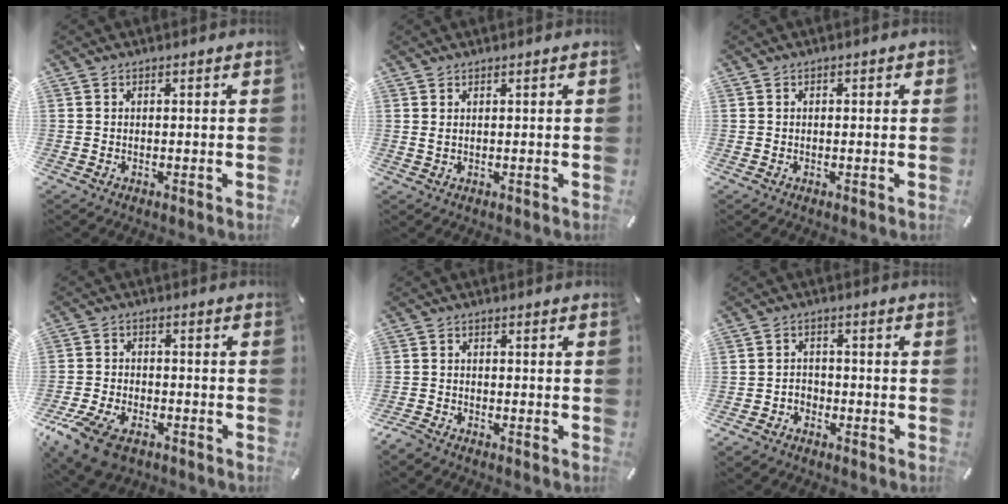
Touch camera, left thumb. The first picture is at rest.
{"total": 1.0, "force": [0.5, 0.2, 0.8], "torque": [-0.017, 0.000, 0.009]}
{"total": 0.8, "force": [-0.2, 0.6, 0.5], "torque": [-0.008, 0.003, -0.006]}
{"total": 10.3, "force": [-6.6, 5.6, 5.6], "torque": [-0.125, 0.027, -0.124]}
{"total": 2.5, "force": [-2.3, 0.7, 0.7], "torque": [-0.025, 0.007, -0.049]}
{"total": 3.6, "force": [-2.4, 2.5, 0.7], "torque": [-0.011, 0.016, -0.049]}